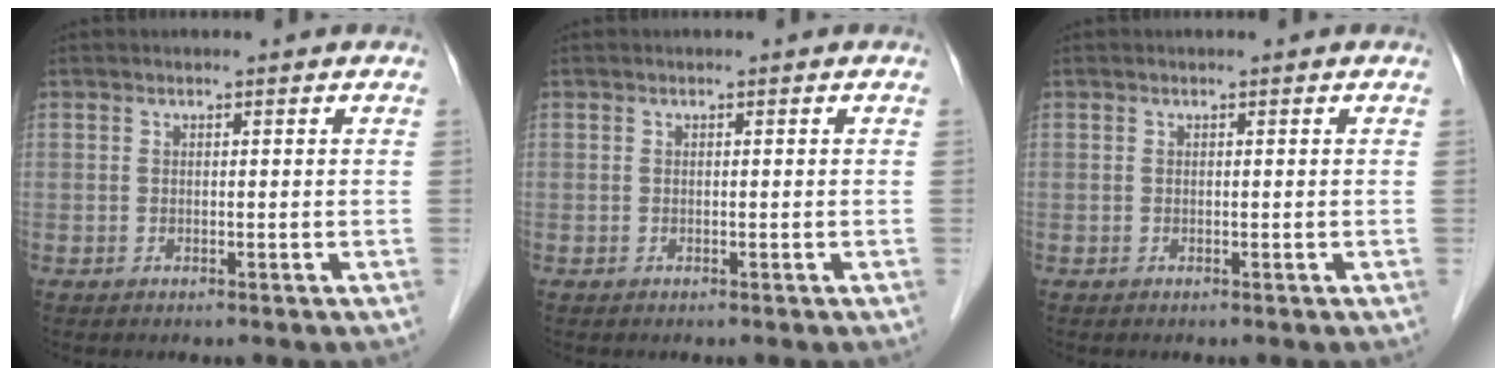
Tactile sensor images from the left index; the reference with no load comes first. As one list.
[{"total": 0.0}, {"total": 0.0}]